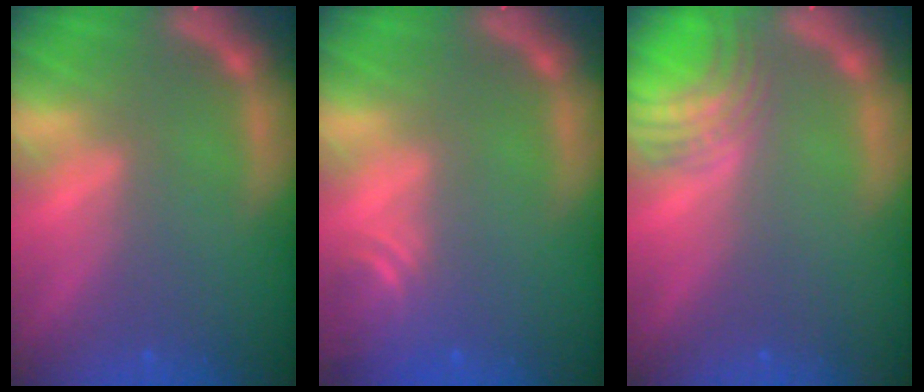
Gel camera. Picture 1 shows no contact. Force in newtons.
{"total": 3.0}
{"total": 5.0}